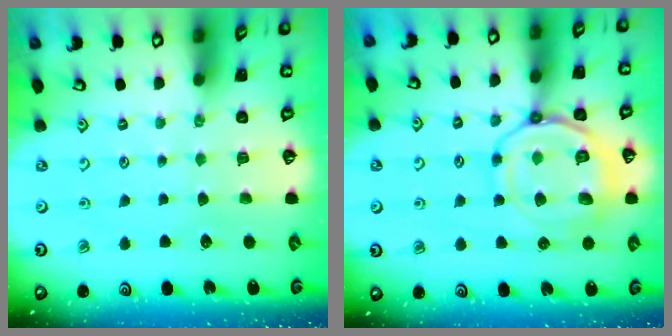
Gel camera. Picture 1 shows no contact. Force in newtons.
{"total": 14.9, "press": 14.8, "slide": 1.6}